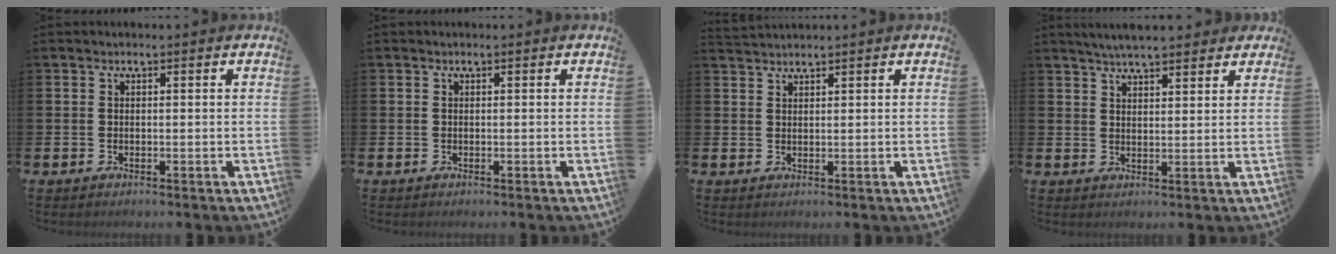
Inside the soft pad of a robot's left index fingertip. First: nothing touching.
{"total": 0.0}
{"total": 1.6, "force": [1.6, 0.1, 0.0], "torque": [0.001, -0.004, 0.029]}
{"total": 4.5, "force": [4.3, 0.7, 1.2], "torque": [-0.023, -0.015, 0.077]}